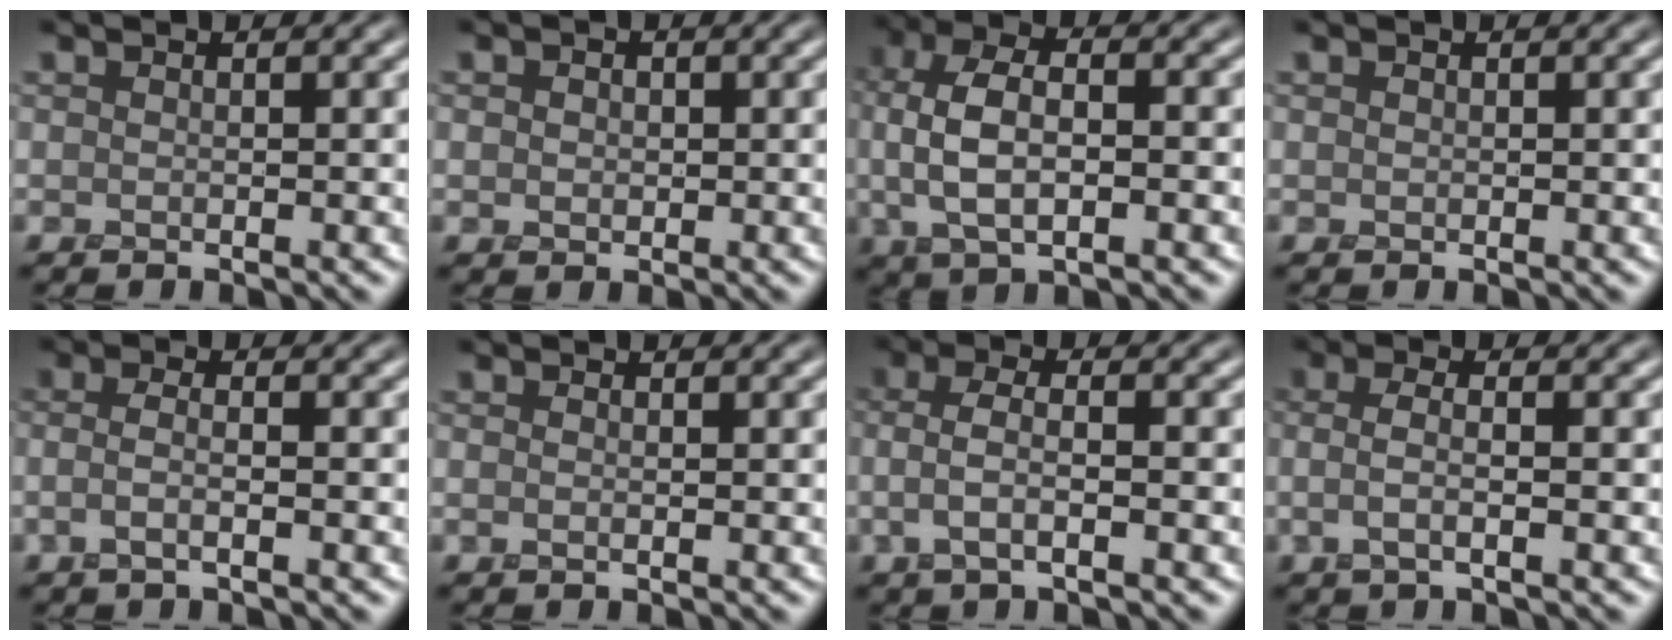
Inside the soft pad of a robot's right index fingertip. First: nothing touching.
{"total": 1.5, "force": [0.1, 1.3, 0.7], "torque": [-0.014, -0.002, -0.001]}
{"total": 5.7, "force": [-0.2, 2.7, 5.0], "torque": [-0.101, 0.005, -0.009]}
{"total": 0.0}
{"total": 1.6, "force": [-0.8, 0.2, 1.4], "torque": [-0.026, -0.010, -0.021]}
{"total": 0.0}
{"total": 2.6, "force": [-0.8, 0.5, 2.4], "torque": [-0.051, -0.006, -0.017]}
{"total": 2.1, "force": [-0.5, 0.4, 2.0], "torque": [-0.040, -0.010, -0.013]}